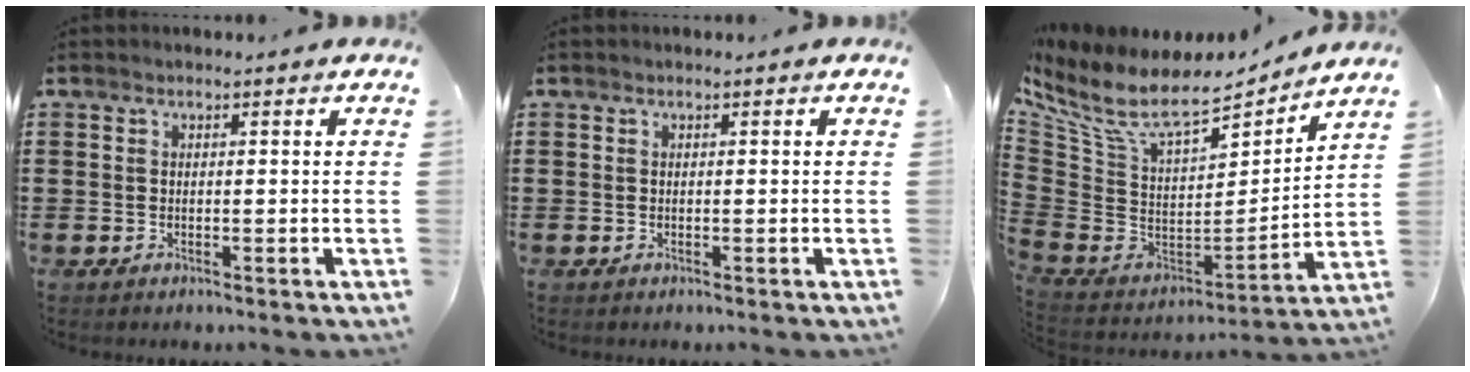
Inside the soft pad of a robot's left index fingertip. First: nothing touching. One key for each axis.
{"total": 0.0}
{"total": 10.0, "fx": 8.1, "fy": 2.6, "fz": 5.3, "tx": -0.140, "ty": -0.061, "tz": 0.143}